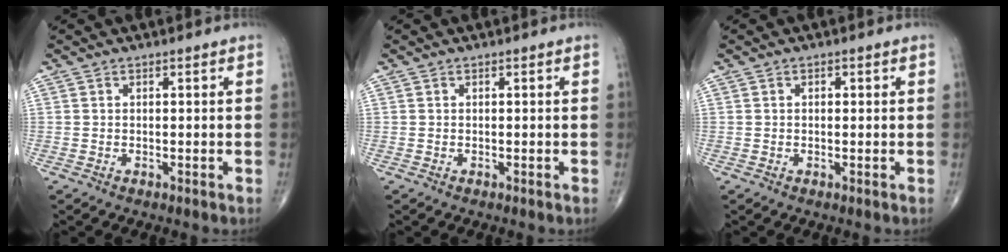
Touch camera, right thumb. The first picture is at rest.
{"total": 0.0}
{"total": 0.9, "force": [0.2, 0.6, 0.7], "torque": [-0.011, 0.001, 0.002]}